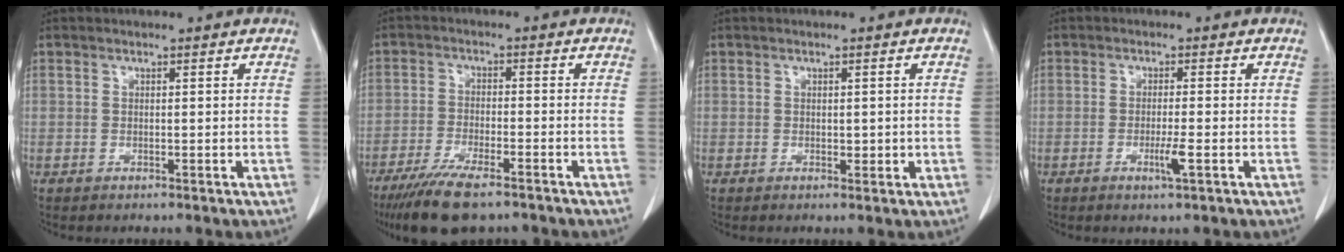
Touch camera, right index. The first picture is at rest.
{"total": 10.2, "force": [-7.7, 2.2, 6.3], "torque": [-0.108, -0.022, -0.126]}
{"total": 1.4, "force": [-0.1, 0.9, 1.1], "torque": [-0.012, -0.001, 0.002]}
{"total": 2.7, "force": [-1.1, -0.3, 2.5], "torque": [-0.047, -0.006, -0.020]}